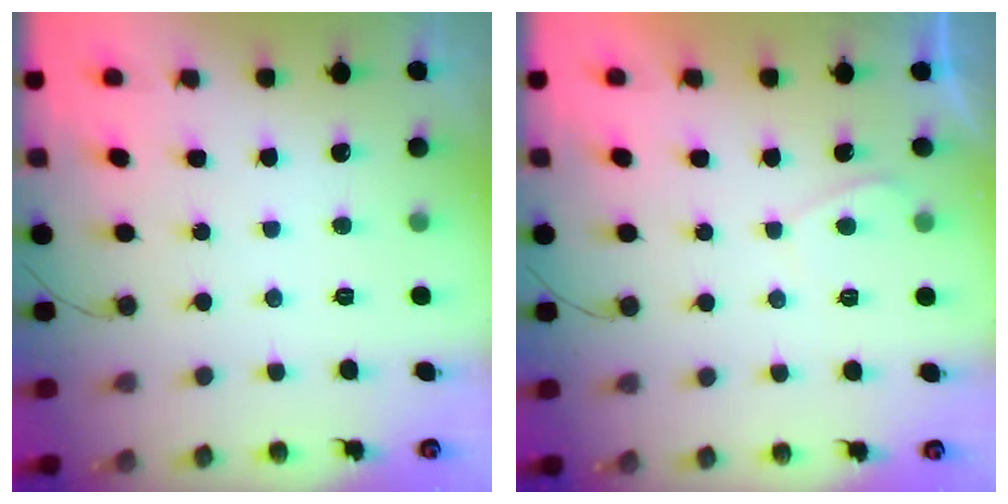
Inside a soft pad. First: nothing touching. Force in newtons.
{"total": 0.0}